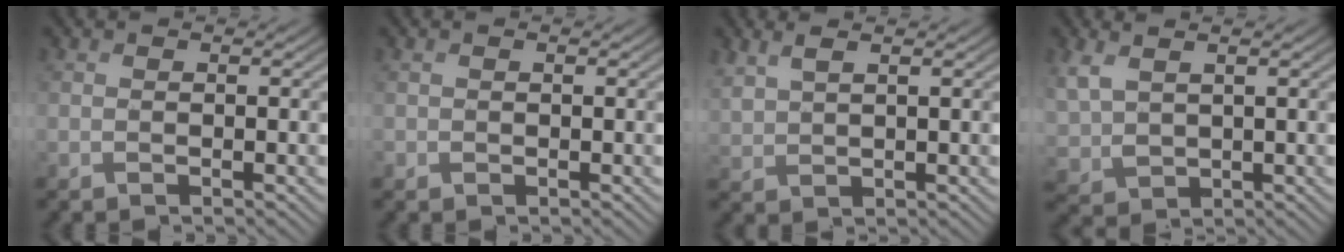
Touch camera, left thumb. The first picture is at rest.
{"total": 0.6, "force": [0.1, 0.5, 0.2], "torque": [-0.004, -0.001, 0.002]}
{"total": 3.3, "force": [2.3, 0.9, 2.2], "torque": [-0.060, 0.006, 0.053]}
{"total": 4.8, "force": [2.1, 2.9, 3.2], "torque": [-0.096, -0.003, 0.049]}